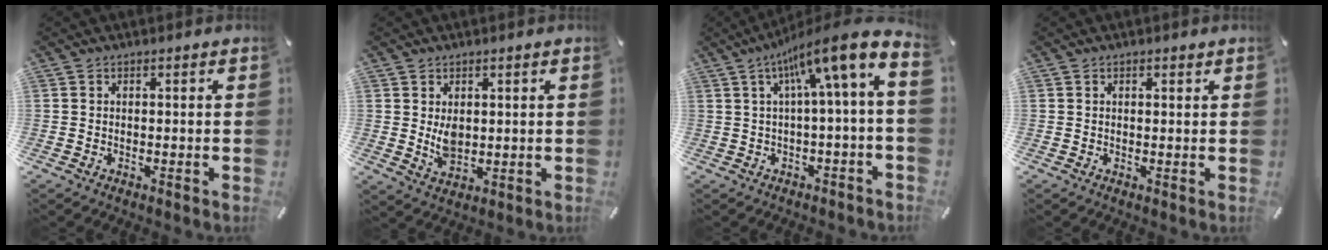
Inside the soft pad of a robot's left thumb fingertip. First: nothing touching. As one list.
[{"total": 5.0, "force": [1.2, 3.5, 3.4], "torque": [-0.065, -0.009, 0.019]}, {"total": 11.7, "force": [4.6, 0.7, 10.7], "torque": [-0.176, -0.050, 0.065]}, {"total": 1.0, "force": [0.5, 0.5, 0.6], "torque": [-0.006, -0.001, 0.007]}]